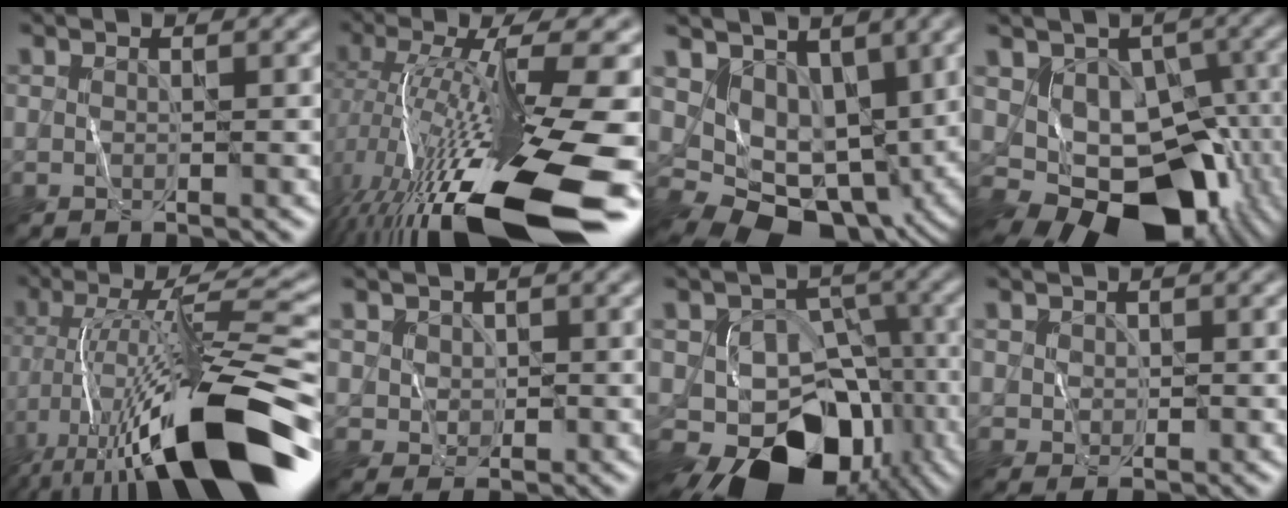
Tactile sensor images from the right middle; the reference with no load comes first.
{"total": 16.4, "force": [-6.6, 3.0, 14.7], "torque": [-0.264, 0.006, -0.114]}
{"total": 7.9, "force": [1.5, 5.8, 5.1], "torque": [-0.091, -0.032, 0.026]}
{"total": 13.0, "force": [-3.8, 8.7, 8.8], "torque": [-0.100, -0.020, -0.049]}
{"total": 16.1, "force": [-7.2, 3.8, 14.0], "torque": [-0.237, 0.021, -0.124]}
{"total": 1.8, "force": [0.6, 1.6, 0.6], "torque": [-0.014, -0.002, 0.018]}
{"total": 12.4, "force": [-6.3, 8.6, 6.3], "torque": [-0.087, -0.012, -0.091]}
{"total": 1.2, "force": [0.5, 1.0, 0.3], "torque": [-0.006, -0.002, 0.011]}